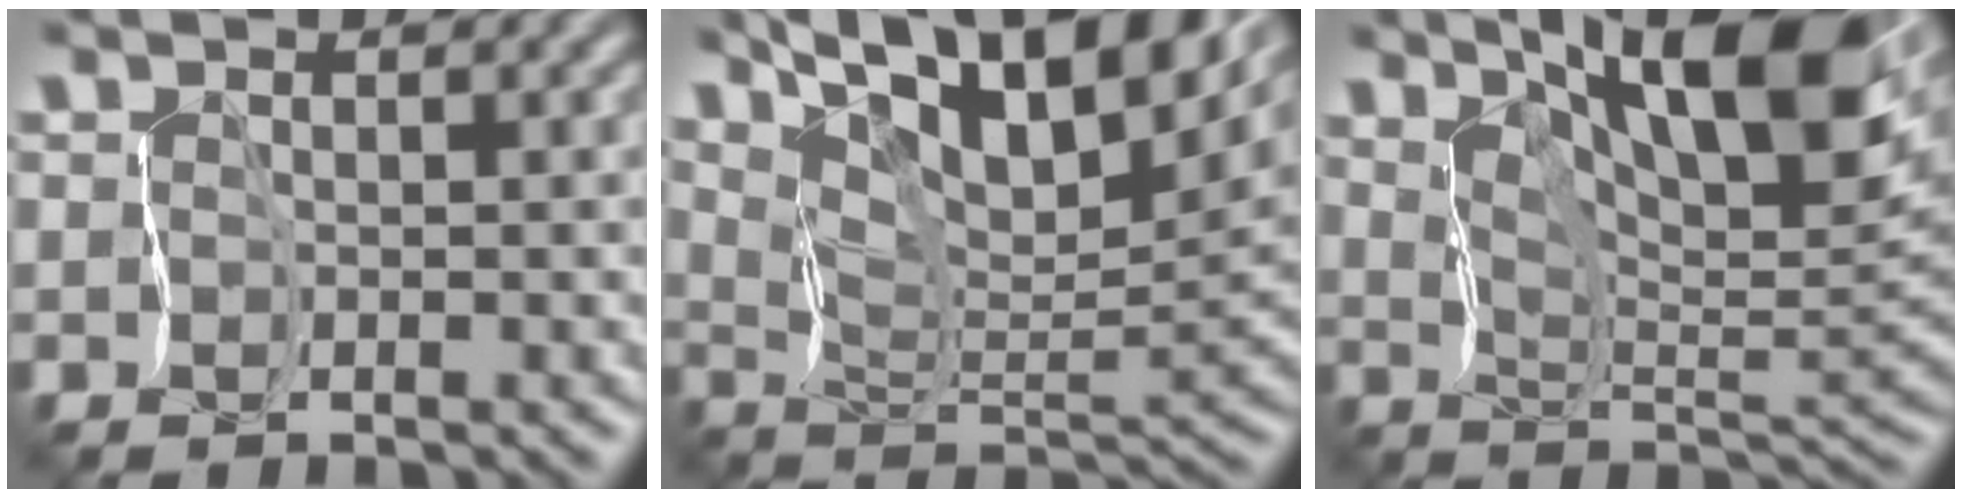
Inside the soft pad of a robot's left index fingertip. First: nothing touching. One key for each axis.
{"total": 12.8, "fx": 8.5, "fy": 4.4, "fz": 8.4, "tx": -0.127, "ty": 0.012, "tz": 0.125}
{"total": 12.1, "fx": 7.1, "fy": 3.1, "fz": 9.4, "tx": -0.146, "ty": 0.009, "tz": 0.120}